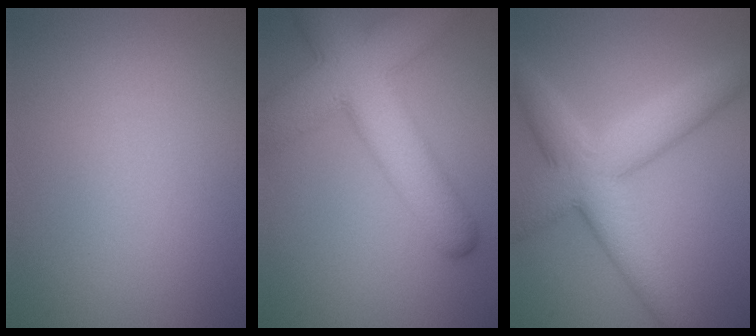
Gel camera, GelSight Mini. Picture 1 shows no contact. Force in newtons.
{"total": 9.9, "press": 9.9, "slide": 0.4}
{"total": 7.7, "press": 7.7, "slide": 0.1}